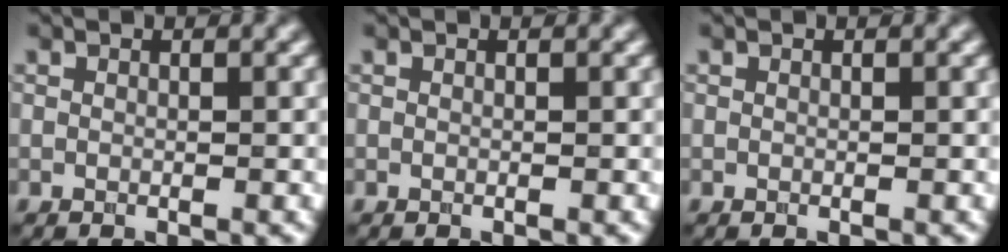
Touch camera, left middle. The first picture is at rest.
{"total": 0.0}
{"total": 0.0}